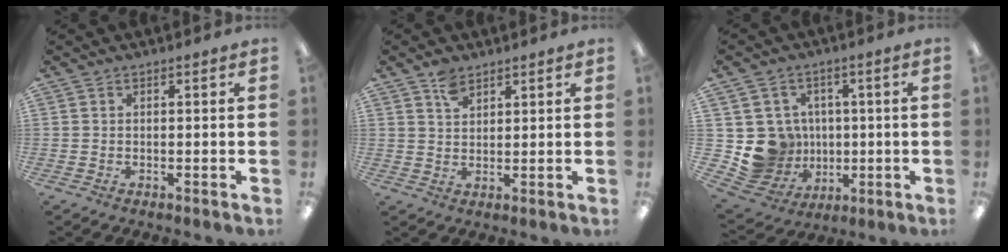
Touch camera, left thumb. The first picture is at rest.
{"total": 3.8, "force": [2.8, 2.0, 1.5], "torque": [-0.028, -0.006, 0.053]}
{"total": 11.6, "force": [0.0, 11.3, 2.4], "torque": [-0.076, -0.001, 0.020]}